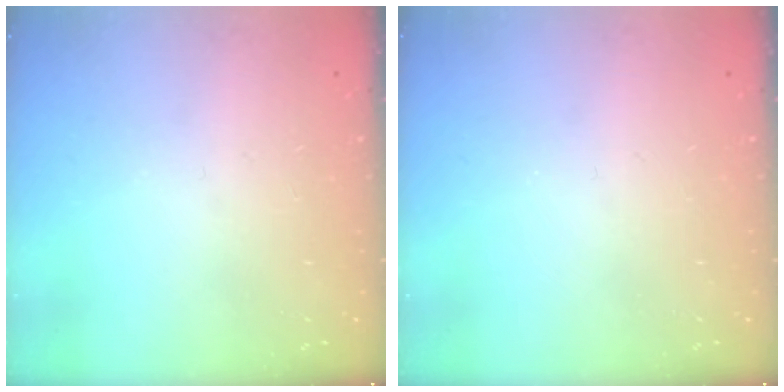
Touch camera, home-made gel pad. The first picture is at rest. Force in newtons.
{"total": 0.0}